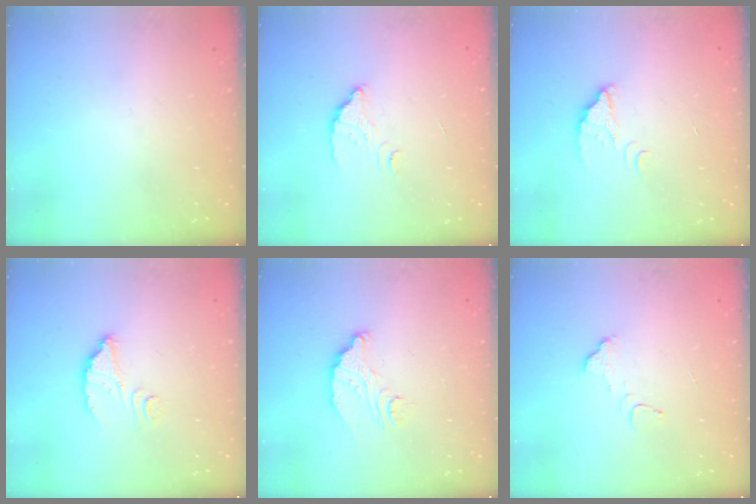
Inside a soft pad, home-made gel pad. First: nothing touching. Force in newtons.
{"total": 2.9, "press": 2.9, "slide": 0.3}
{"total": 3.4, "press": 3.4, "slide": 0.2}
{"total": 4.6, "press": 4.5, "slide": 0.2}
{"total": 7.5, "press": 7.5, "slide": 0.2}
{"total": 3.3, "press": 3.3, "slide": 0.2}